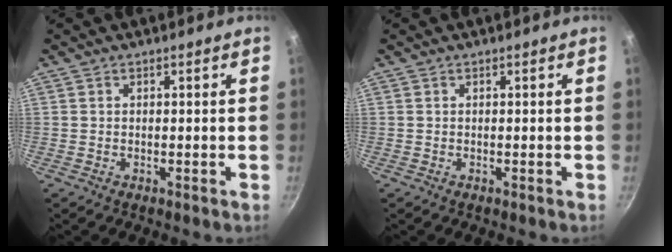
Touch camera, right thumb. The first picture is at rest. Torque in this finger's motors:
{"motor_torque": [0.00, 0.00, -0.21, 0.23, 0.00]}